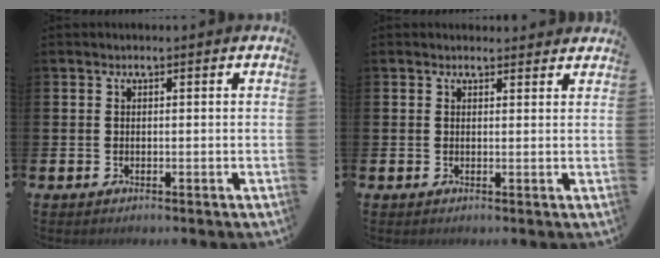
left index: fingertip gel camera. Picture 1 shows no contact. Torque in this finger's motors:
{"motor_torque": [1.11, -1.02, 0.24, -0.01]}